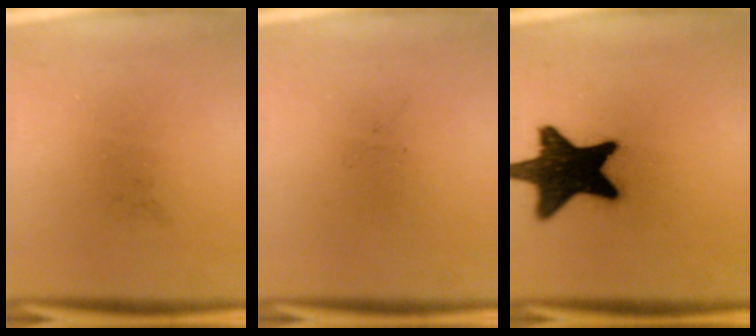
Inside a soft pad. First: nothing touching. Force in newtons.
{"total": 0.0}
{"total": 19.0}